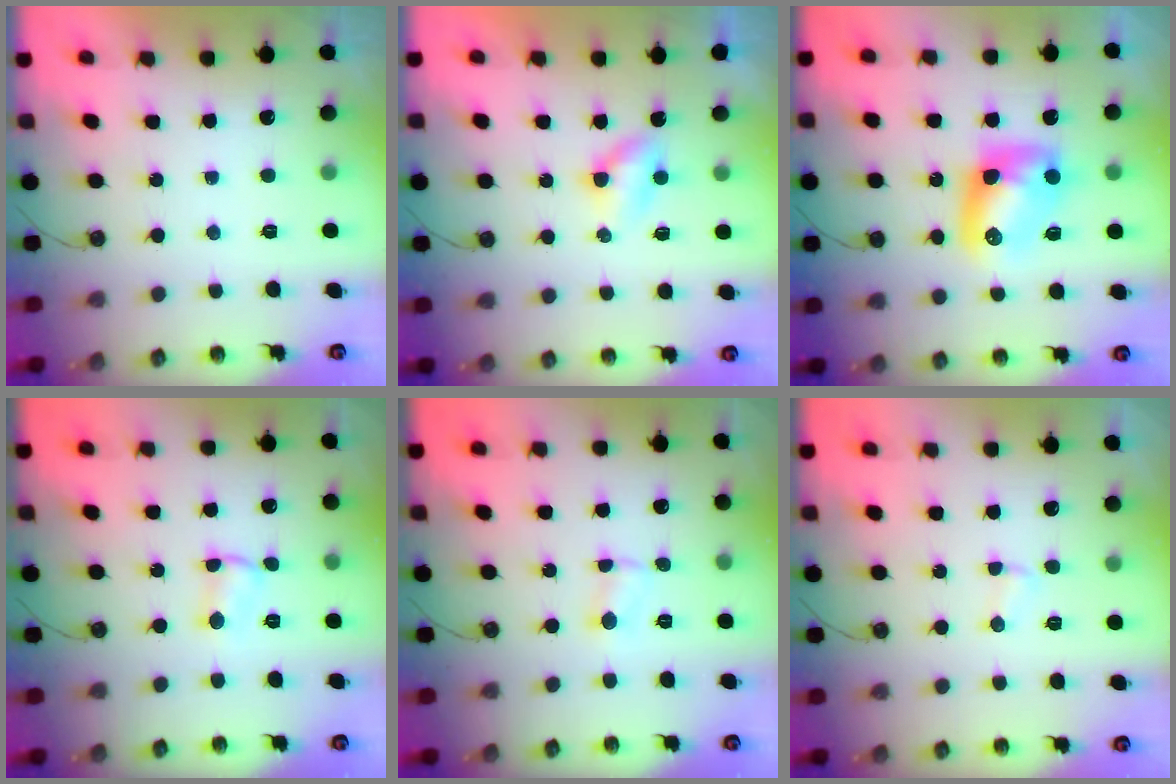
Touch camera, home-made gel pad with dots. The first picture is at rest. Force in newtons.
{"total": 3.3, "press": 3.2, "slide": 0.4}
{"total": 10.2, "press": 10.2, "slide": 0.7}
{"total": 2.9, "press": 2.7, "slide": 1.0}
{"total": 2.3, "press": 2.2, "slide": 0.5}
{"total": 2.8, "press": 2.8, "slide": 0.3}